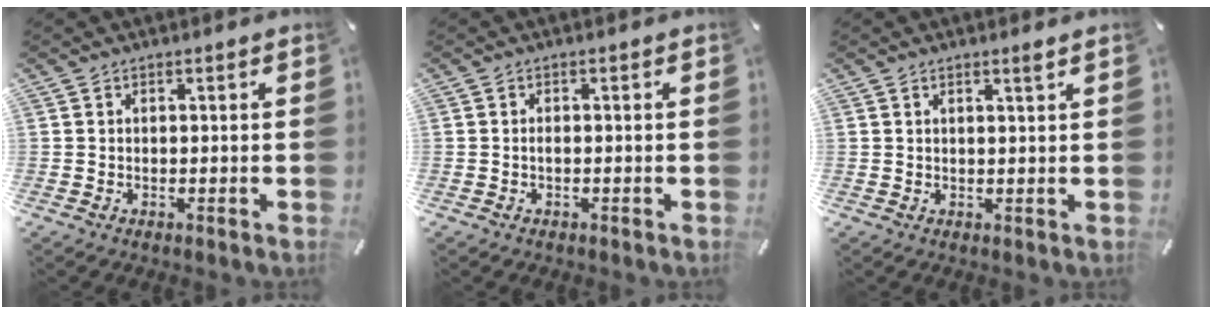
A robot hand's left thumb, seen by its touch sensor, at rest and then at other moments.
{"total": 1.1, "force": [-0.5, 0.6, 0.9], "torque": [-0.019, 0.001, -0.010]}
{"total": 1.6, "force": [0.9, 0.0, 1.3], "torque": [-0.026, -0.002, 0.016]}